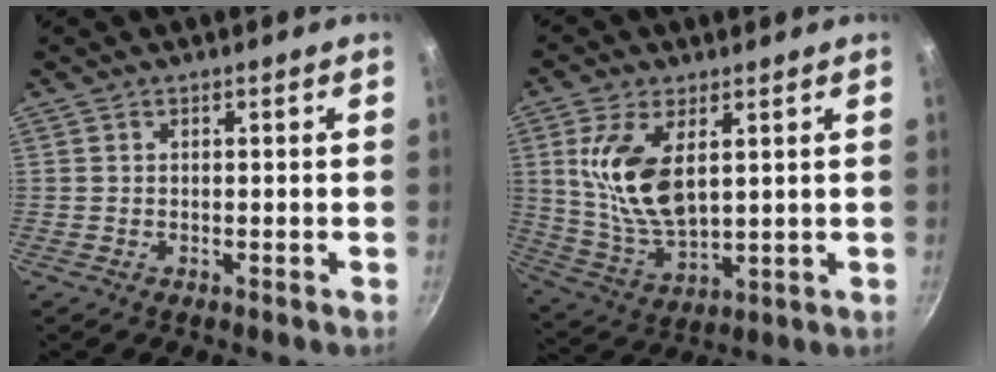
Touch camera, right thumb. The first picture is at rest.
{"total": 13.6, "force": [3.7, 7.1, 11.1], "torque": [-0.211, -0.026, 0.082]}